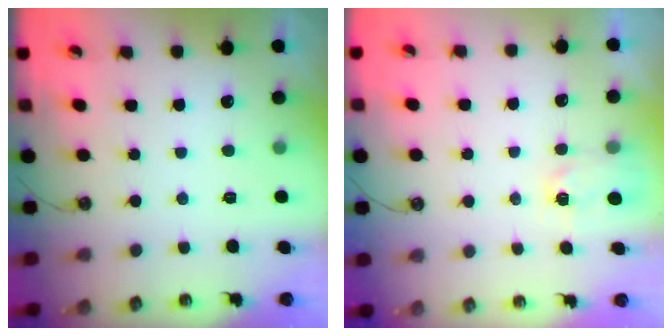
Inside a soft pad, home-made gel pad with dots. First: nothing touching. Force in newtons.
{"total": 3.0, "press": 2.9, "slide": 0.5}